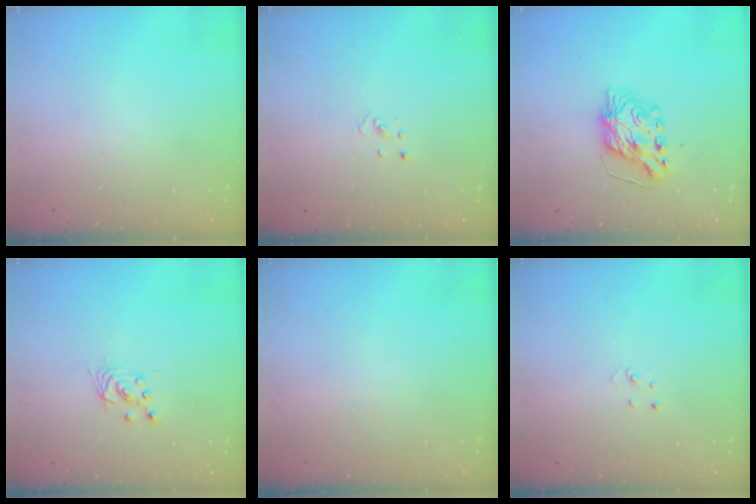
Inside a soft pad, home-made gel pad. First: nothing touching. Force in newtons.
{"total": 1.1, "press": 1.1, "slide": 0.1}
{"total": 7.2, "press": 7.2, "slide": 0.8}
{"total": 2.9, "press": 2.9, "slide": 0.1}
{"total": 0.0}
{"total": 1.9, "press": 1.9, "slide": 0.2}